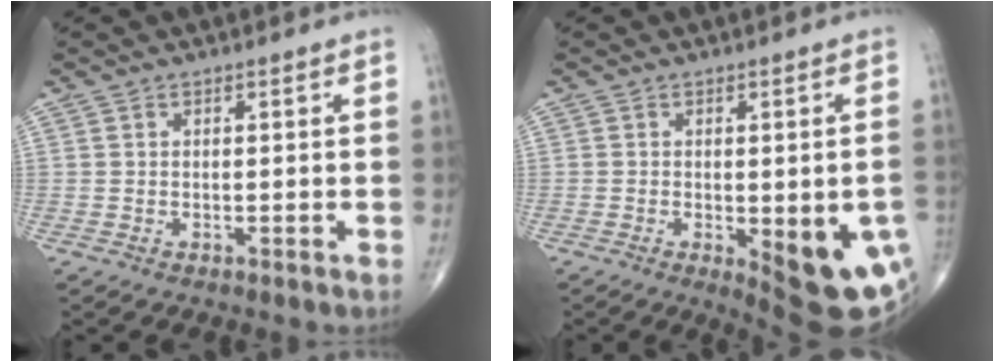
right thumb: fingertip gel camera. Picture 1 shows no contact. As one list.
[{"total": 14.6, "force": [-4.1, 5.2, 13.0], "torque": [-0.118, 0.000, -0.031]}]